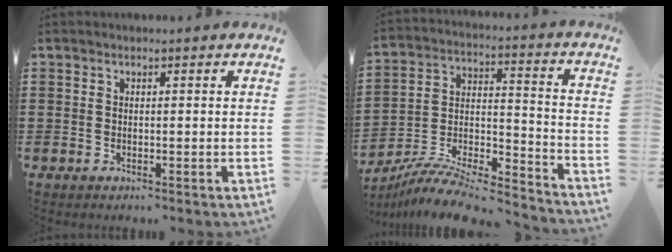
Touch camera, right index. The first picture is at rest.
{"total": 9.5, "force": [-8.6, 1.5, 3.7], "torque": [-0.067, 0.012, -0.171]}